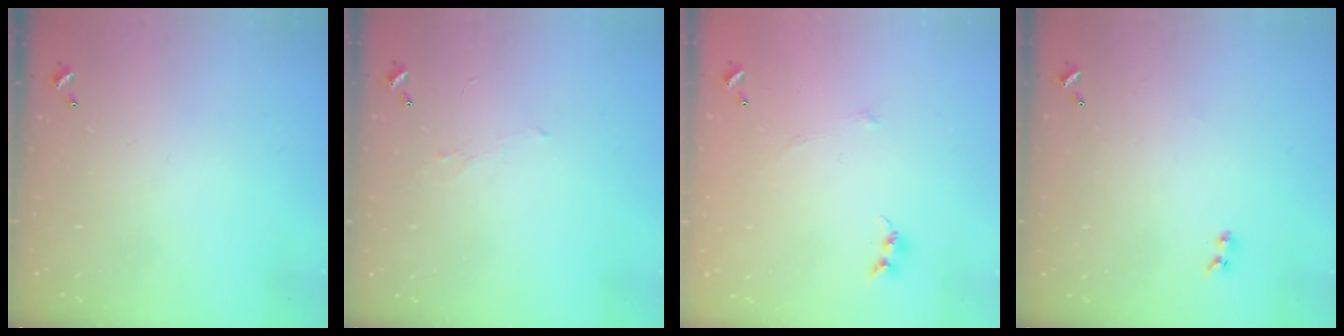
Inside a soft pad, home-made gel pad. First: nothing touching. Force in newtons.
{"total": 1.3, "press": 1.1, "slide": 0.7}
{"total": 4.8, "press": 4.7, "slide": 0.6}
{"total": 2.0, "press": 1.7, "slide": 1.0}